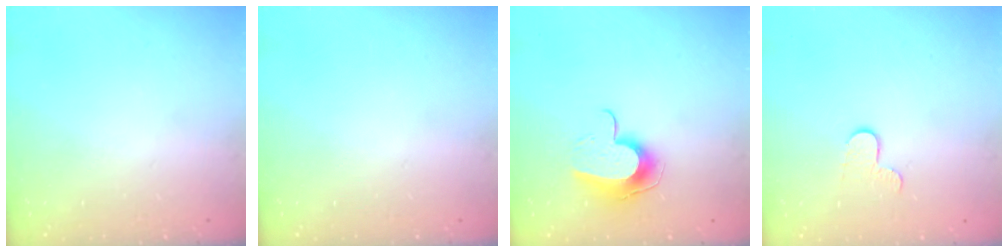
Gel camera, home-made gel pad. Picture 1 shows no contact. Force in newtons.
{"total": 0.0}
{"total": 10.5, "press": 10.5, "slide": 0.1}
{"total": 5.7, "press": 5.7, "slide": 0.5}